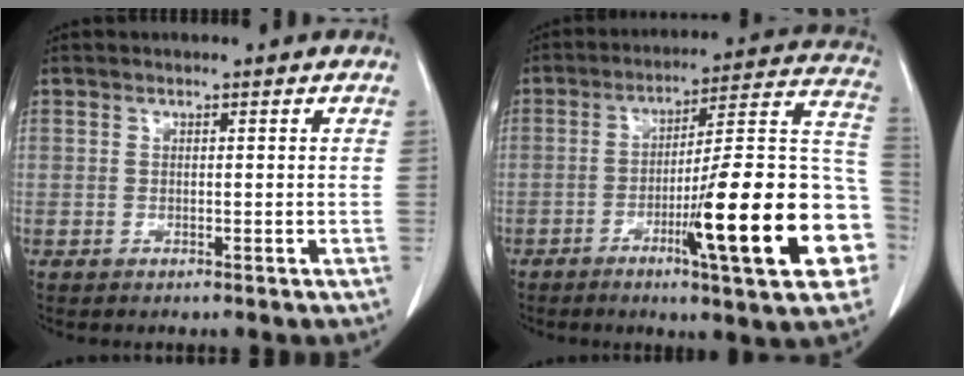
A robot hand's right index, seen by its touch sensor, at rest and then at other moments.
{"total": 21.6, "force": [-7.3, 1.6, 20.3], "torque": [-0.226, 0.013, -0.103]}